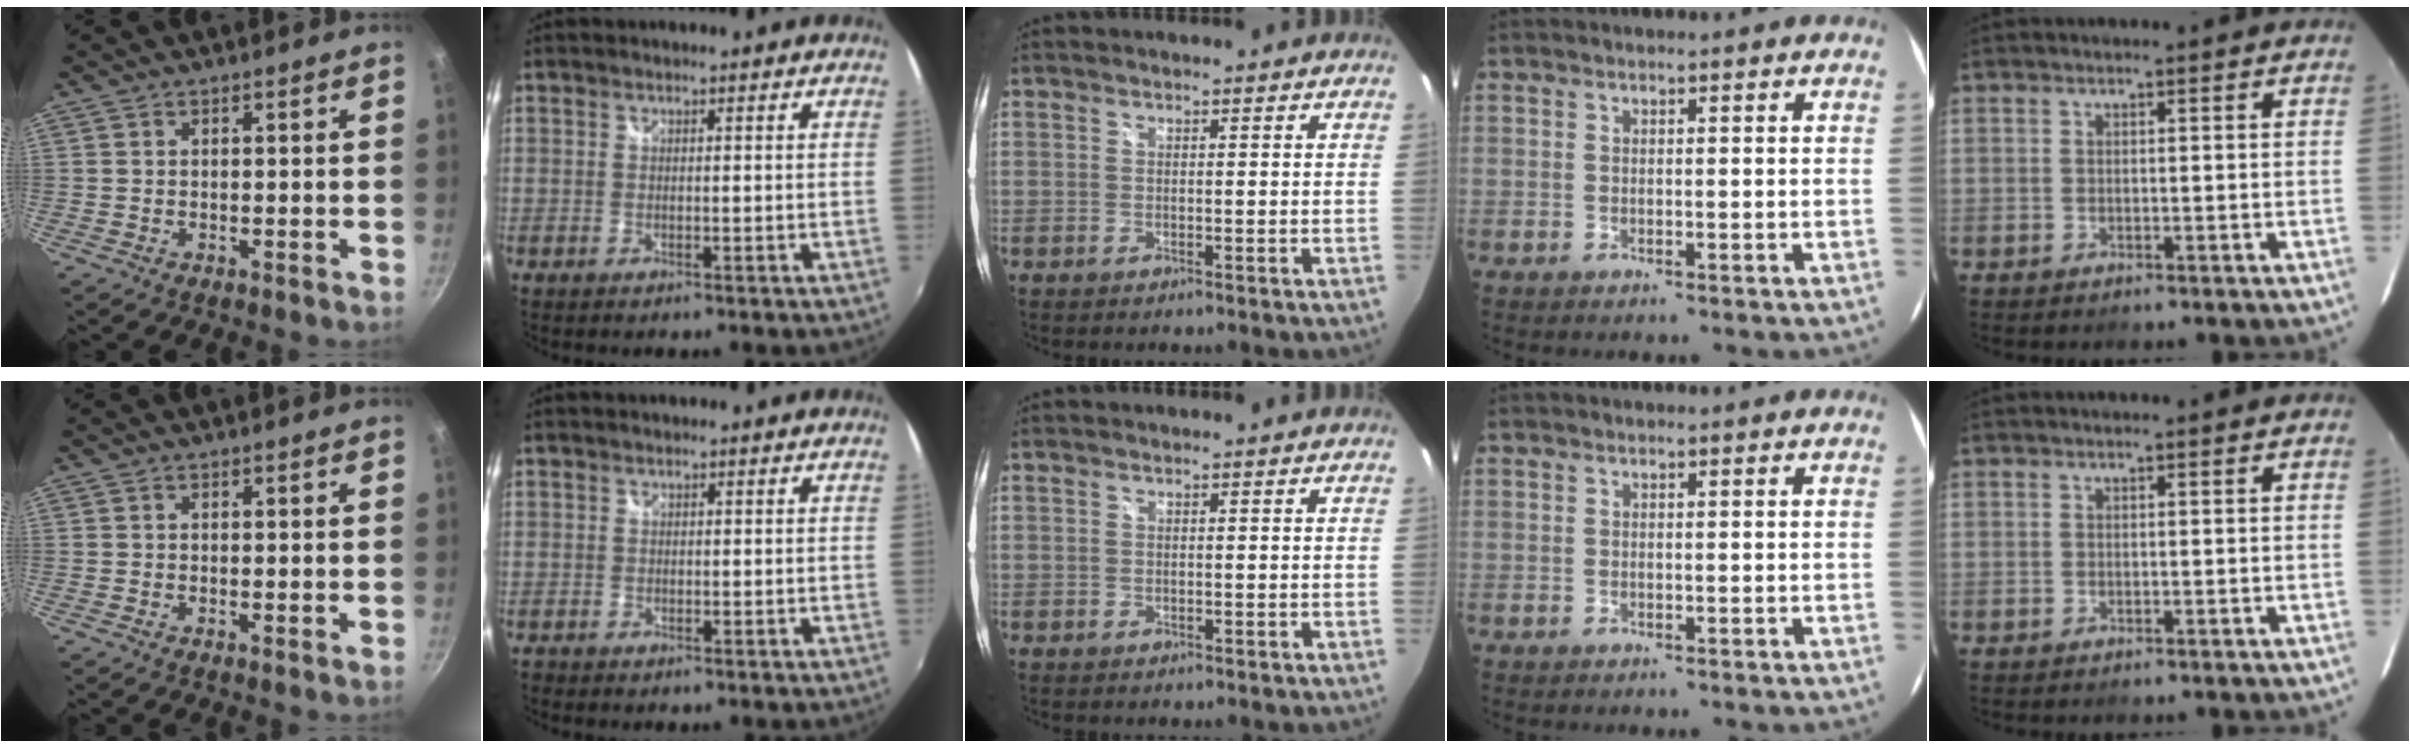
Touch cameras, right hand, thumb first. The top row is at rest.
{"index": {"total": 0.9, "force": [-0.4, 0.8, 0.0], "torque": [-0.004, 0.001, -0.007]}}